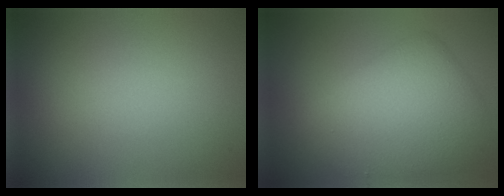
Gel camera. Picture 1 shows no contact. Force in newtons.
{"total": 7.3, "press": 7.3, "slide": 0.1}